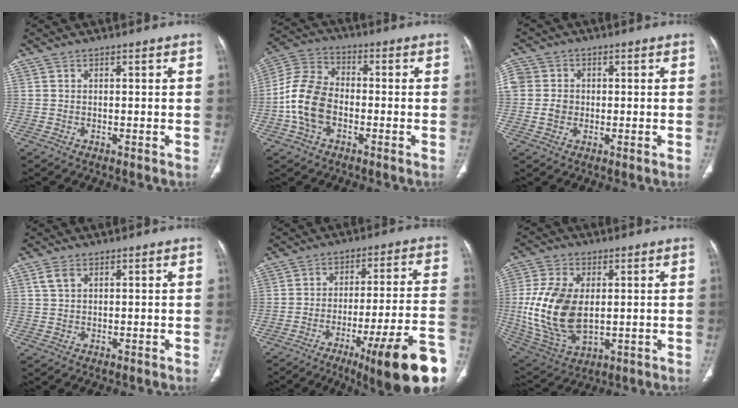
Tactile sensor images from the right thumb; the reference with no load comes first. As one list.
[{"total": 11.2, "force": [-2.8, 7.5, 7.9], "torque": [-0.153, 0.032, -0.061]}, {"total": 7.3, "force": [0.0, 6.5, 3.3], "torque": [-0.077, 0.015, 0.002]}, {"total": 2.4, "force": [1.2, 1.5, 1.5], "torque": [-0.033, 0.005, 0.029]}, {"total": 21.6, "force": [-11.3, 2.5, 18.2], "torque": [-0.197, 0.051, -0.162]}, {"total": 16.8, "force": [0.6, 10.2, 13.4], "torque": [-0.267, -0.008, 0.028]}]